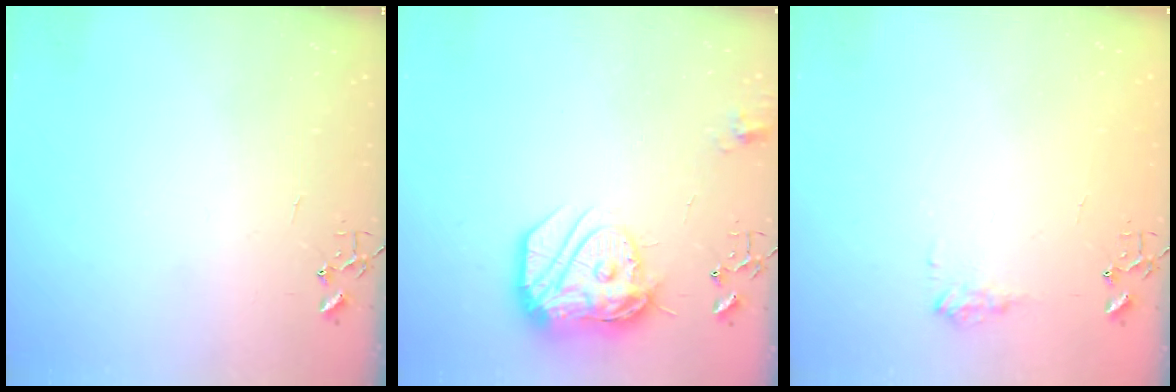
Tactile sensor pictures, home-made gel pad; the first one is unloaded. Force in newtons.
{"total": 17.7, "press": 17.7, "slide": 1.6}
{"total": 7.8, "press": 7.8, "slide": 0.1}